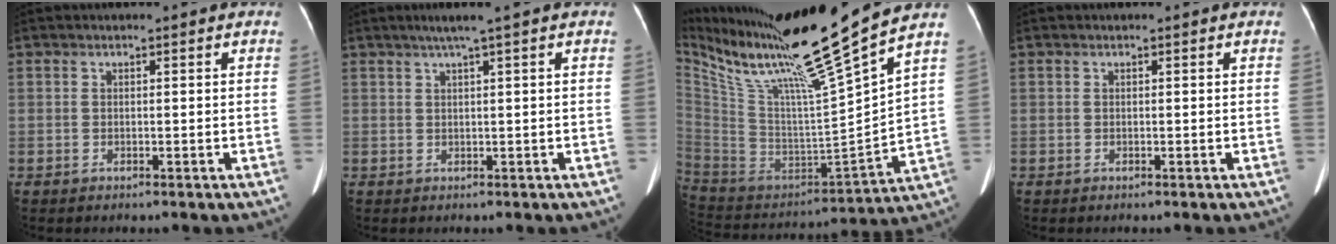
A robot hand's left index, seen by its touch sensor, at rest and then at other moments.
{"total": 2.8, "force": [1.7, -0.6, 2.1], "torque": [-0.043, 0.004, 0.033]}
{"total": 23.6, "force": [17.7, -2.1, 15.4], "torque": [-0.268, -0.038, 0.312]}
{"total": 0.0}